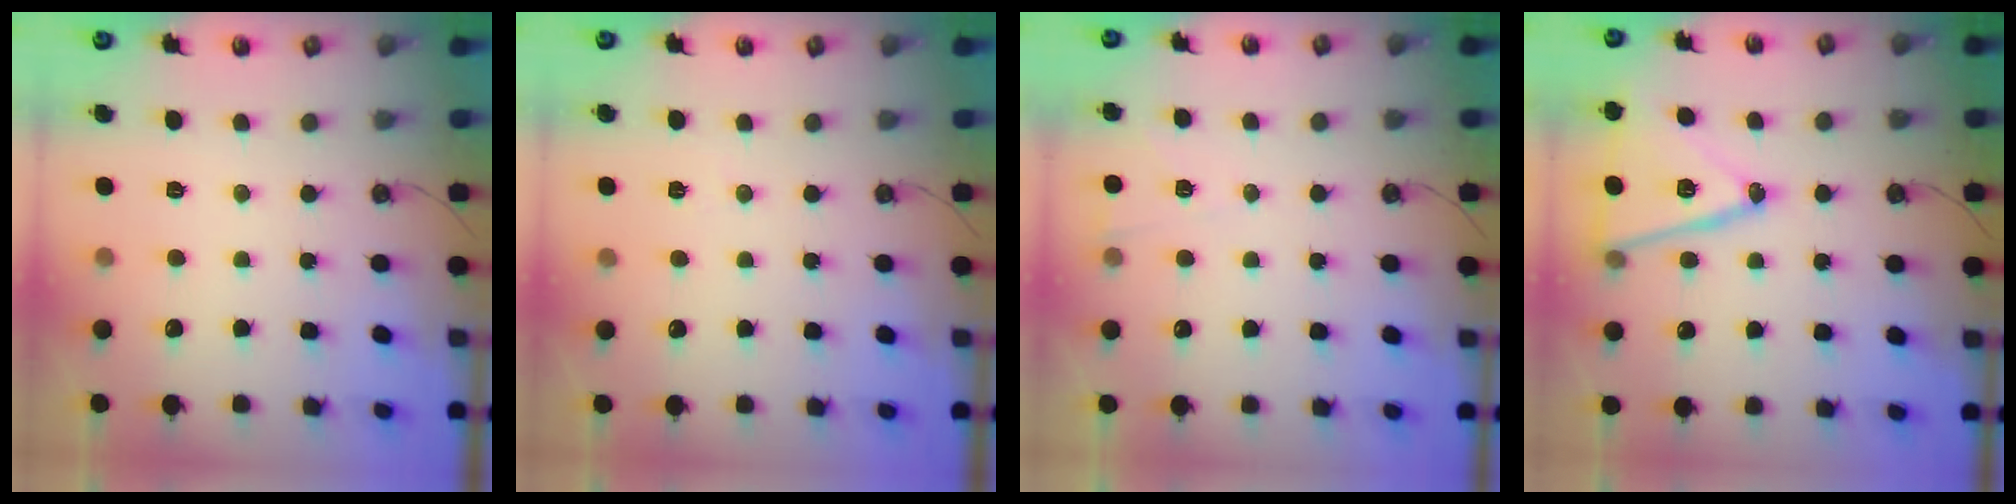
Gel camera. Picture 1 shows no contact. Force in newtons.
{"total": 4.8, "press": 2.3, "slide": 4.3}
{"total": 3.6, "press": 3.1, "slide": 1.8}
{"total": 16.9, "press": 16.6, "slide": 3.4}